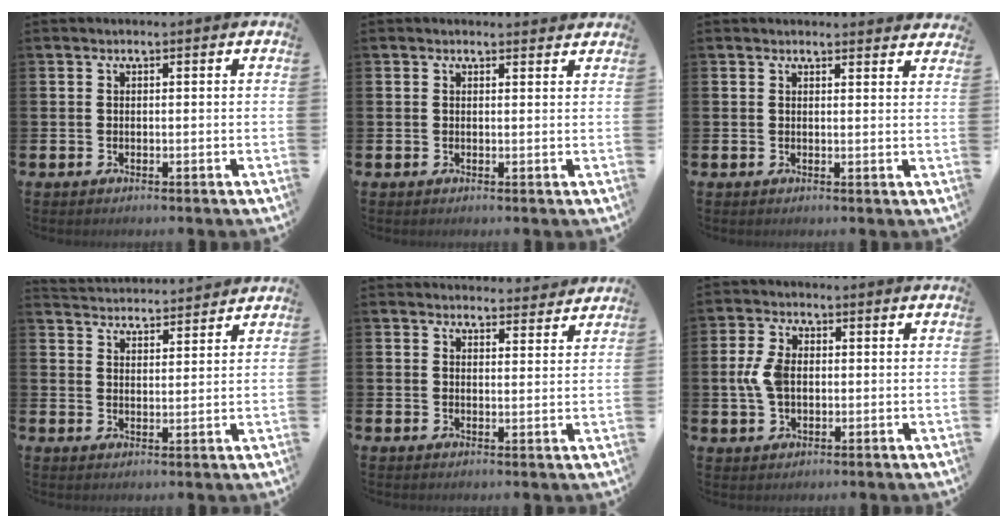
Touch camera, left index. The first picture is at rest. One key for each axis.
{"total": 0.8, "fx": 0.8, "fy": 0.1, "fz": 0.0, "tx": 0.008, "ty": -0.004, "tz": 0.013}
{"total": 1.8, "fx": 1.8, "fy": 0.0, "fz": -0.1, "tx": 0.009, "ty": -0.014, "tz": 0.031}
{"total": 4.0, "fx": 4.0, "fy": 0.3, "fz": -0.4, "tx": 0.001, "ty": -0.032, "tz": 0.072}
{"total": 3.7, "fx": 3.6, "fy": 0.6, "fz": -0.1, "tx": 0.008, "ty": -0.024, "tz": 0.064}
{"total": 5.4, "fx": 0.4, "fy": 3.4, "fz": 4.1, "tx": -0.089, "ty": 0.011, "tz": 0.004}